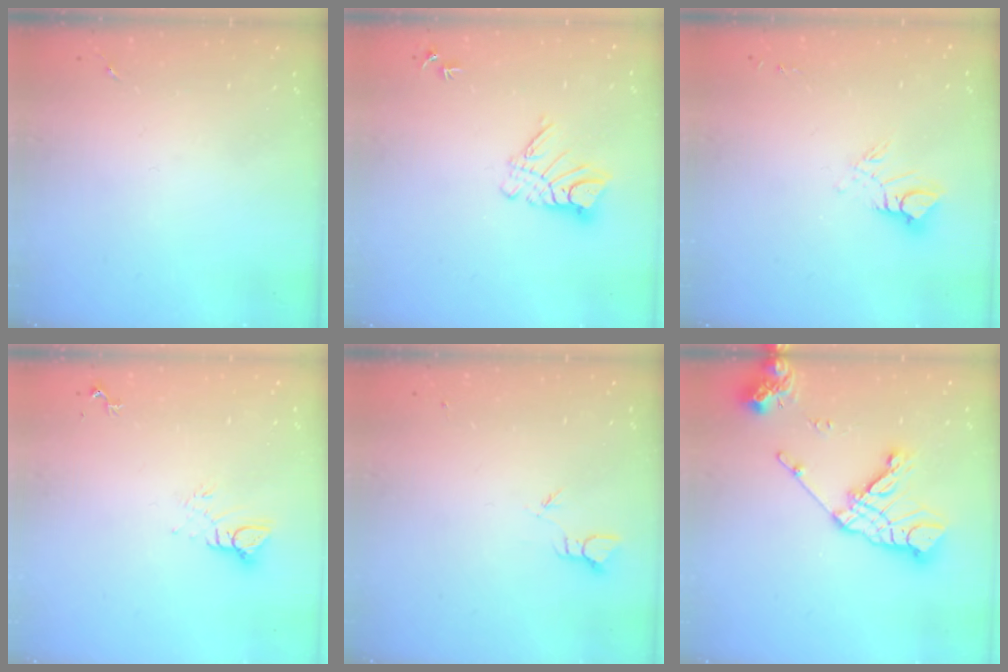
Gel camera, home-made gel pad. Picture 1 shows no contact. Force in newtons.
{"total": 9.5, "press": 9.5, "slide": 0.9}
{"total": 8.6, "press": 8.6, "slide": 0.9}
{"total": 5.6, "press": 5.6, "slide": 0.0}
{"total": 1.8, "press": 1.8, "slide": 0.0}
{"total": 16.5, "press": 16.4, "slide": 2.2}